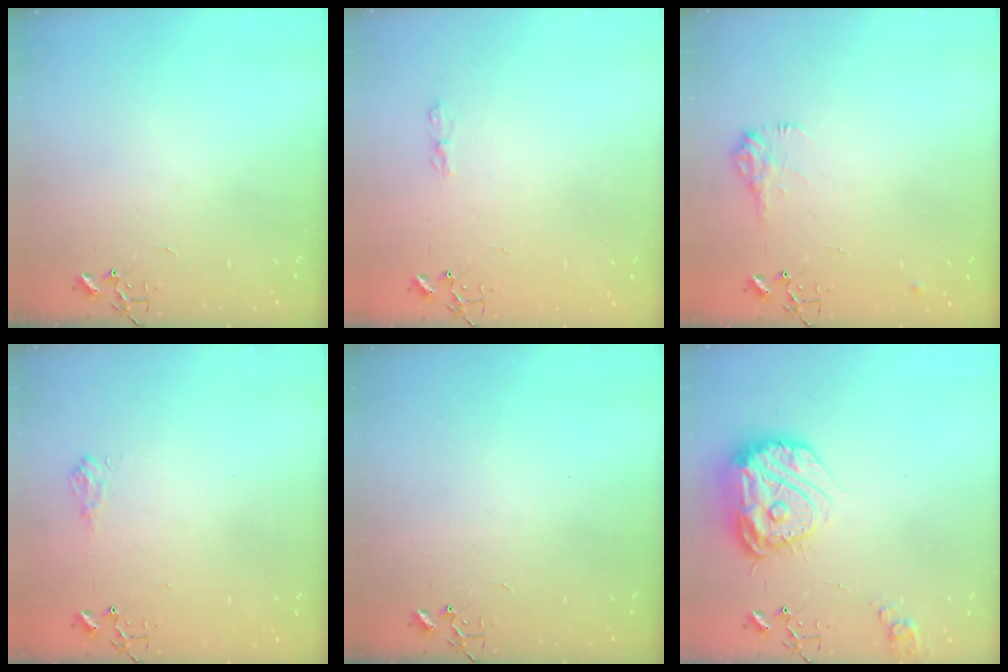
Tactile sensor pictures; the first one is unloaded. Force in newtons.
{"total": 3.1, "press": 3.1, "slide": 0.6}
{"total": 9.5, "press": 9.5, "slide": 0.4}
{"total": 6.8, "press": 6.8, "slide": 0.8}
{"total": 0.0}
{"total": 19.8, "press": 19.7, "slide": 2.0}